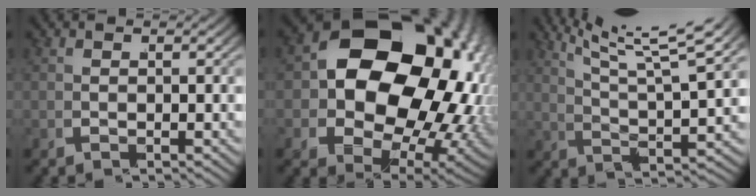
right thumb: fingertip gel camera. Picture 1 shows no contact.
{"total": 25.4, "force": [1.5, 17.9, 18.0], "torque": [-0.324, -0.062, 0.045]}
{"total": 9.9, "force": [6.5, 3.4, 6.7], "torque": [-0.097, 0.015, 0.101]}